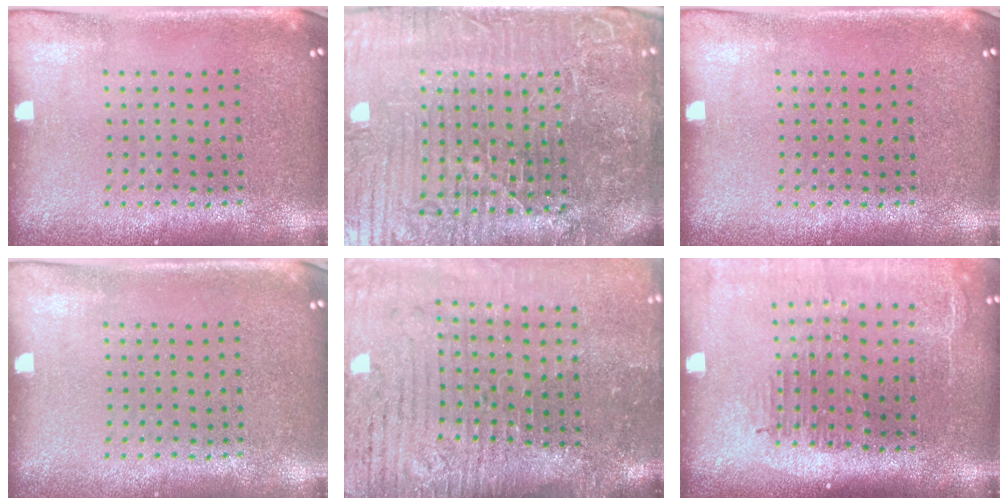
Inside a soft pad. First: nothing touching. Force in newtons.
{"total": 7.6, "press": 6.7, "slide": 3.6}
{"total": 0.0}
{"total": 0.0}
{"total": 4.9, "press": 4.1, "slide": 2.7}
{"total": 2.4, "press": 1.9, "slide": 1.4}